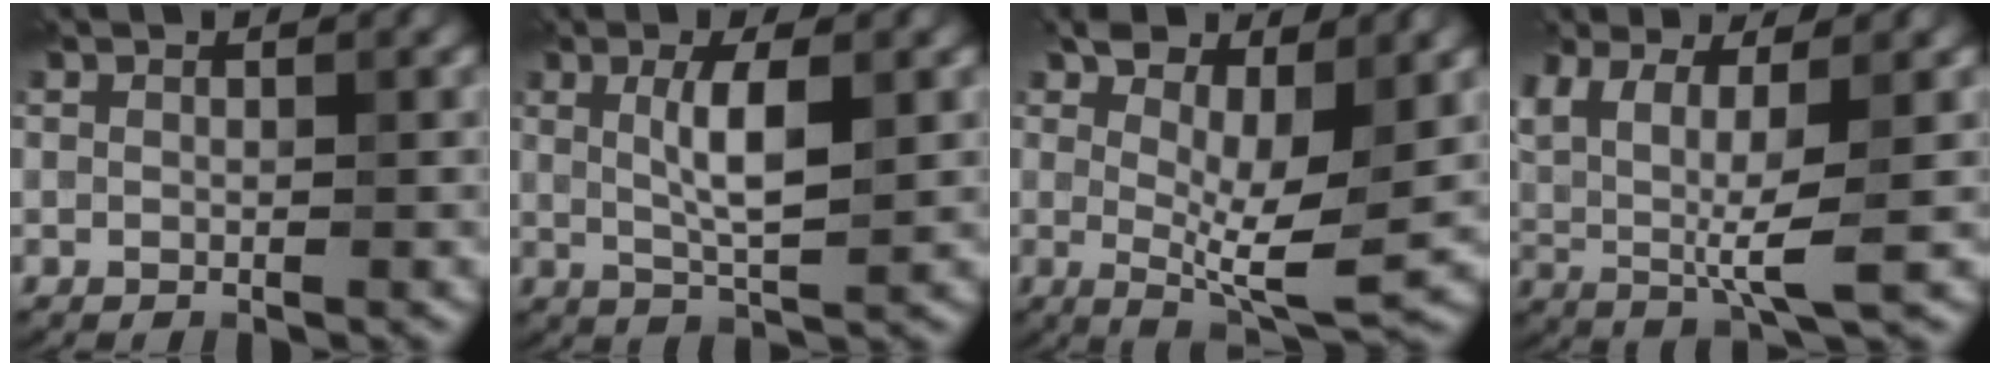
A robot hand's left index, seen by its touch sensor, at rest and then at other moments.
{"total": 4.4, "force": [0.9, 1.0, 4.2], "torque": [-0.076, 0.000, 0.017]}
{"total": 8.0, "force": [2.0, 3.0, 7.2], "torque": [-0.118, -0.008, 0.032]}
{"total": 6.7, "force": [1.2, 2.3, 6.2], "torque": [-0.143, 0.001, 0.021]}